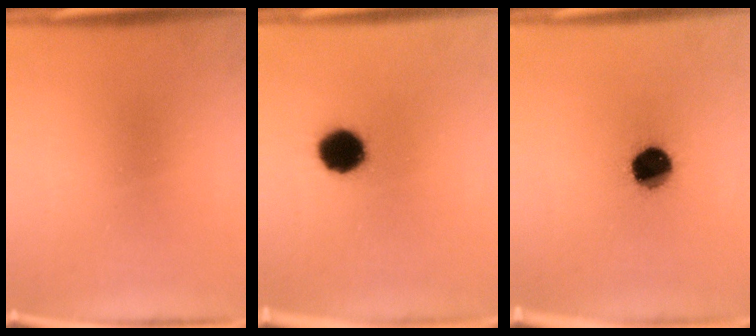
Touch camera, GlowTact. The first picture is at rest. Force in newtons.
{"total": 9.3}
{"total": 10.8}